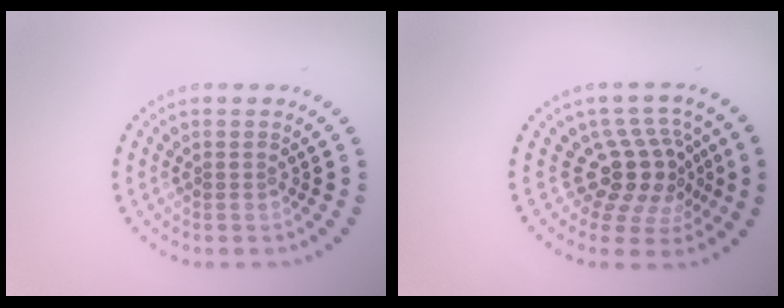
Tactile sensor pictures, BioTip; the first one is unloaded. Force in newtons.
{"total": 4.5, "press": 3.4, "slide": 3.0}